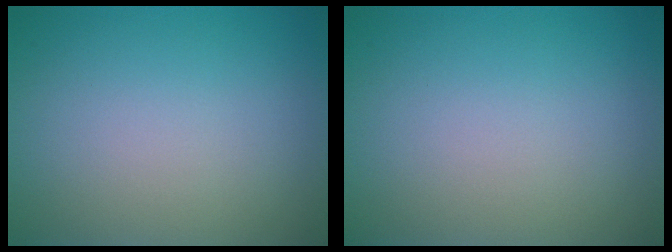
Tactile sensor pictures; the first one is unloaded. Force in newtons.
{"total": 0.0}